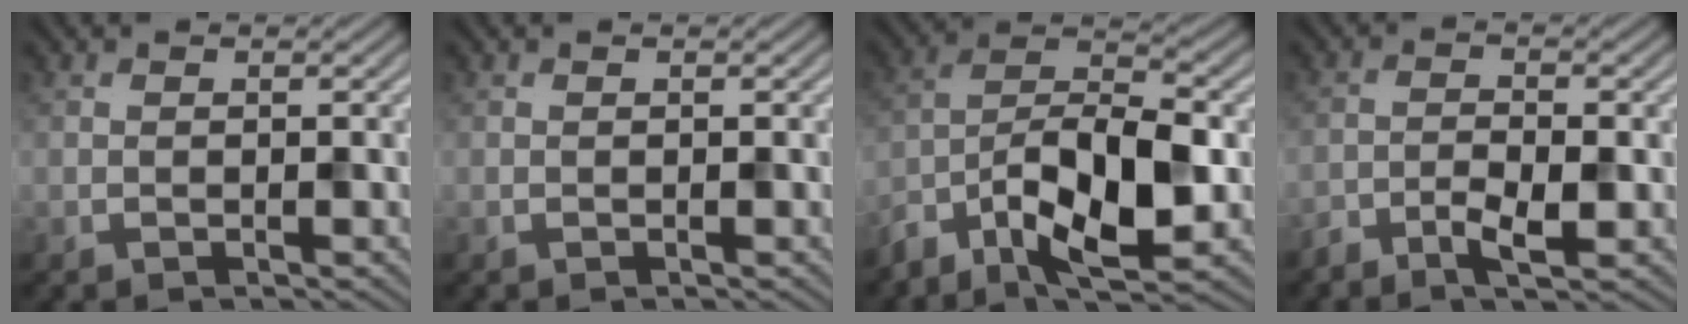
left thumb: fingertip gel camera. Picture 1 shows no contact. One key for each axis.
{"total": 0.0}
{"total": 11.0, "fx": -5.7, "fy": 4.3, "fz": 8.3, "tx": -0.153, "ty": -0.008, "tz": -0.117}
{"total": 3.4, "fx": -2.0, "fy": 1.1, "fz": 2.5, "tx": -0.053, "ty": -0.002, "tz": -0.040}